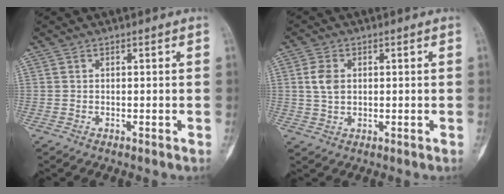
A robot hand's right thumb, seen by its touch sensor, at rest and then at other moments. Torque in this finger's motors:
{"motor_torque": [0.39, 0.63, 0.48, 0.12, 0.02]}